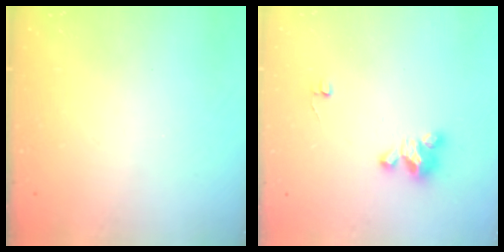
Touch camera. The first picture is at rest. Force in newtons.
{"total": 3.6, "press": 3.6, "slide": 0.2}